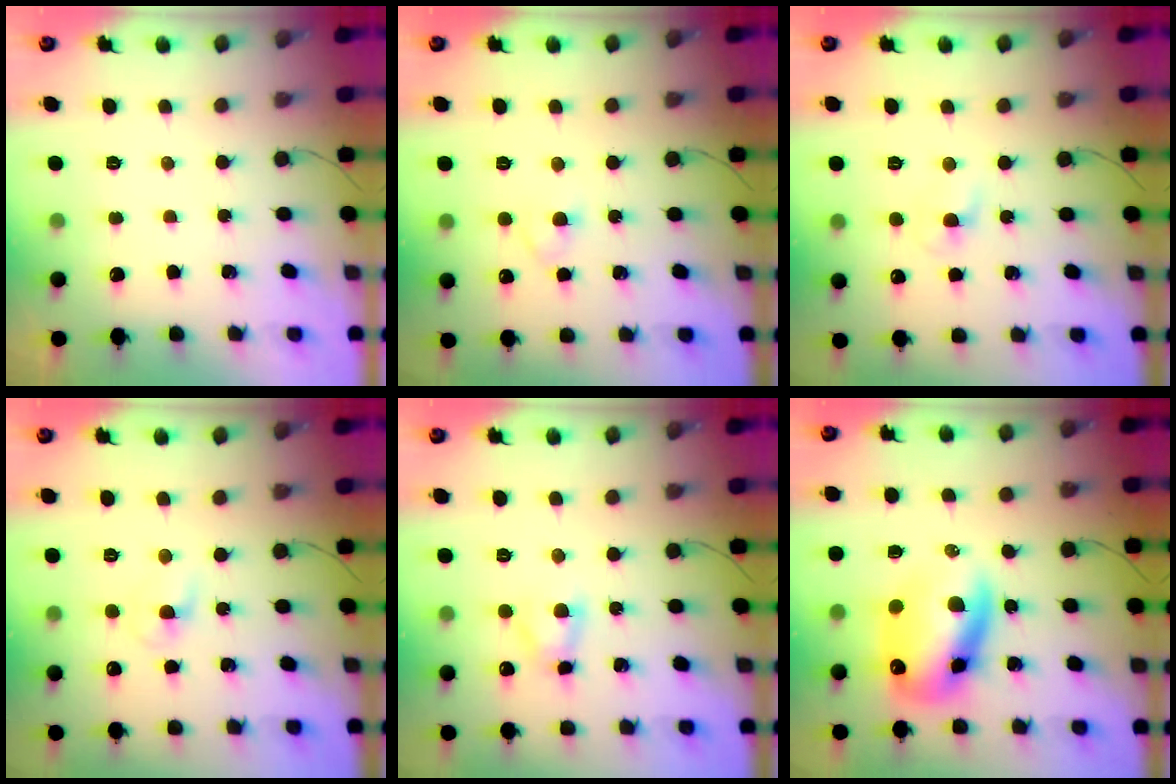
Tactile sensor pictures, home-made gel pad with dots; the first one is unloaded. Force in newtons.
{"total": 3.0, "press": 2.7, "slide": 1.2}
{"total": 3.0, "press": 2.8, "slide": 1.2}
{"total": 3.5, "press": 3.3, "slide": 1.2}
{"total": 3.7, "press": 3.5, "slide": 1.0}
{"total": 14.8, "press": 14.3, "slide": 3.7}